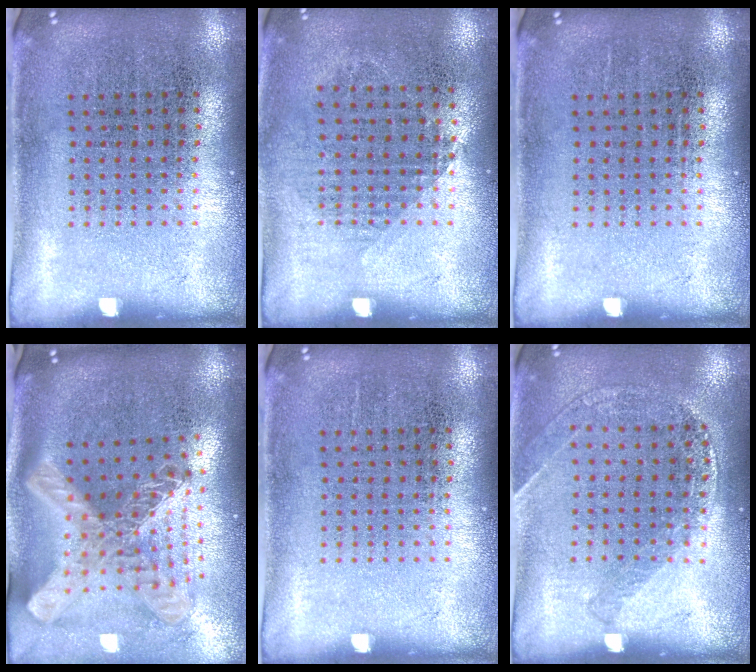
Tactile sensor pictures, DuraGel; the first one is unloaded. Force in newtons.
{"total": 0.9, "press": 0.8, "slide": 0.3}
{"total": 0.0}
{"total": 3.0, "press": 2.1, "slide": 2.1}
{"total": 0.0}
{"total": 1.2, "press": 1.2, "slide": 0.1}